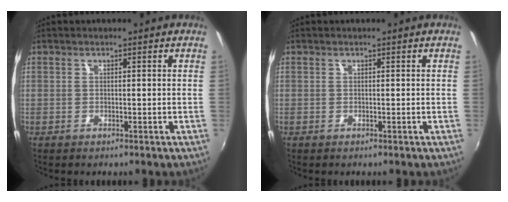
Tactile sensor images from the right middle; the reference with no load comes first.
{"total": 0.0}